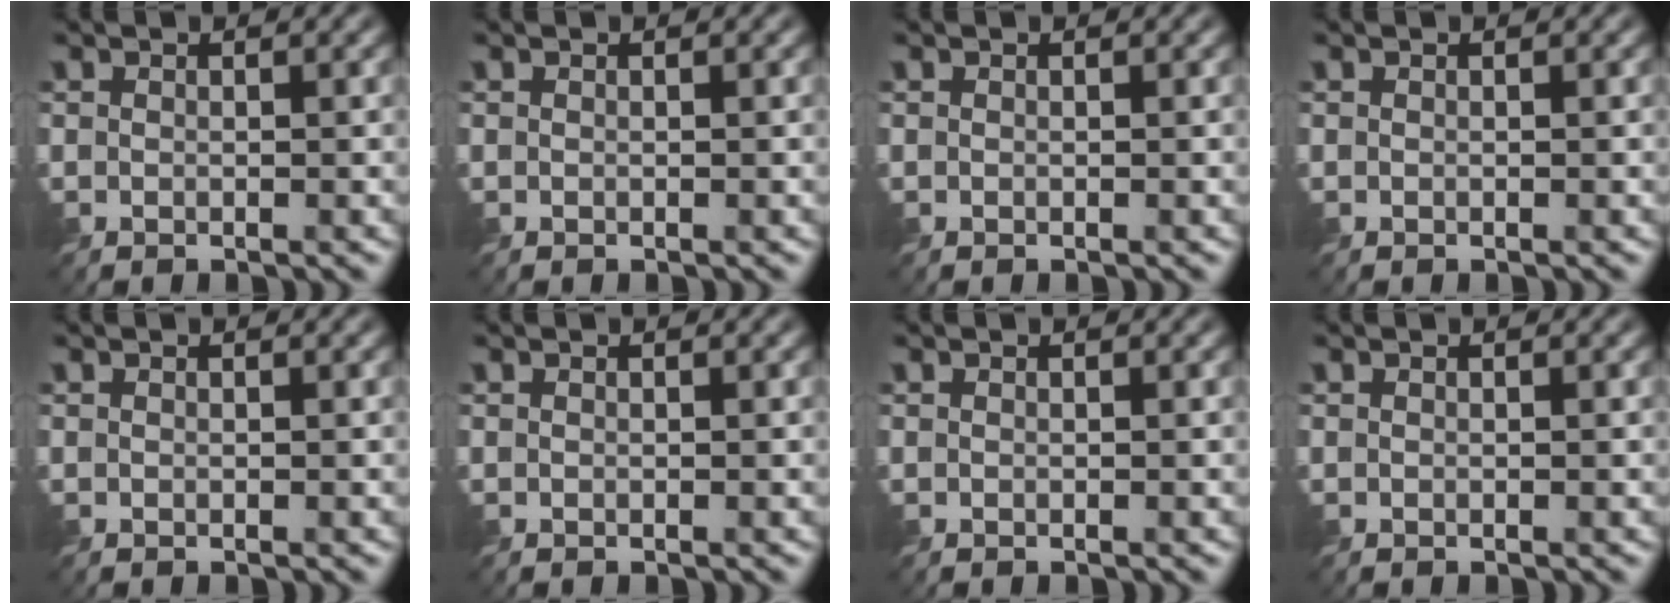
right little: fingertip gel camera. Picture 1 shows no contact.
{"total": 0.0}
{"total": 0.0}
{"total": 0.0}
{"total": 0.0}
{"total": 0.0}
{"total": 0.0}
{"total": 0.0}